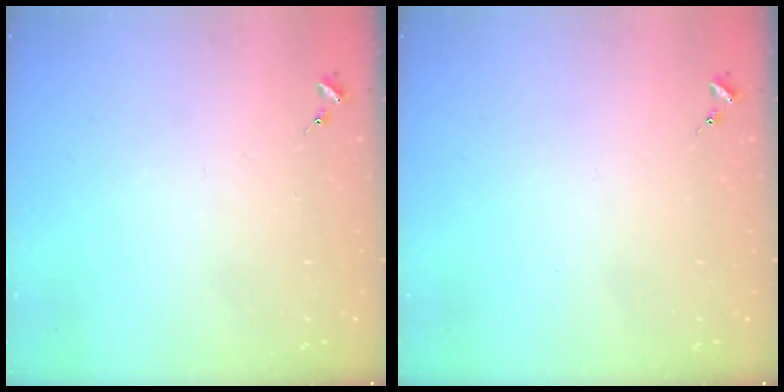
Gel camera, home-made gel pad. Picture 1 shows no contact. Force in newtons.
{"total": 0.0}